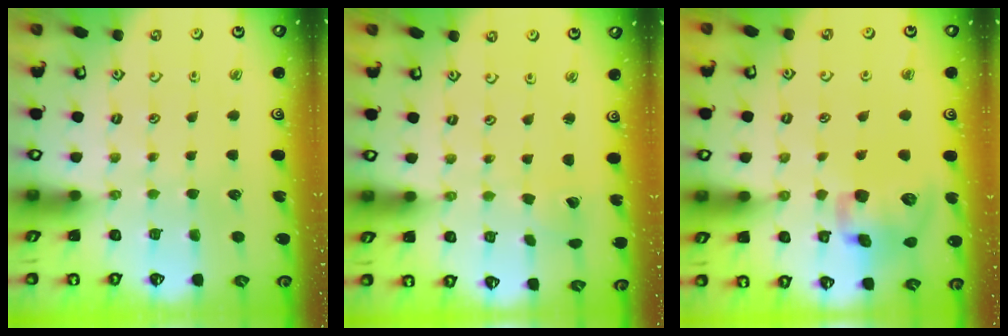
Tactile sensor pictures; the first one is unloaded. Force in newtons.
{"total": 2.1, "press": 2.1, "slide": 0.2}
{"total": 13.9, "press": 13.8, "slide": 2.0}